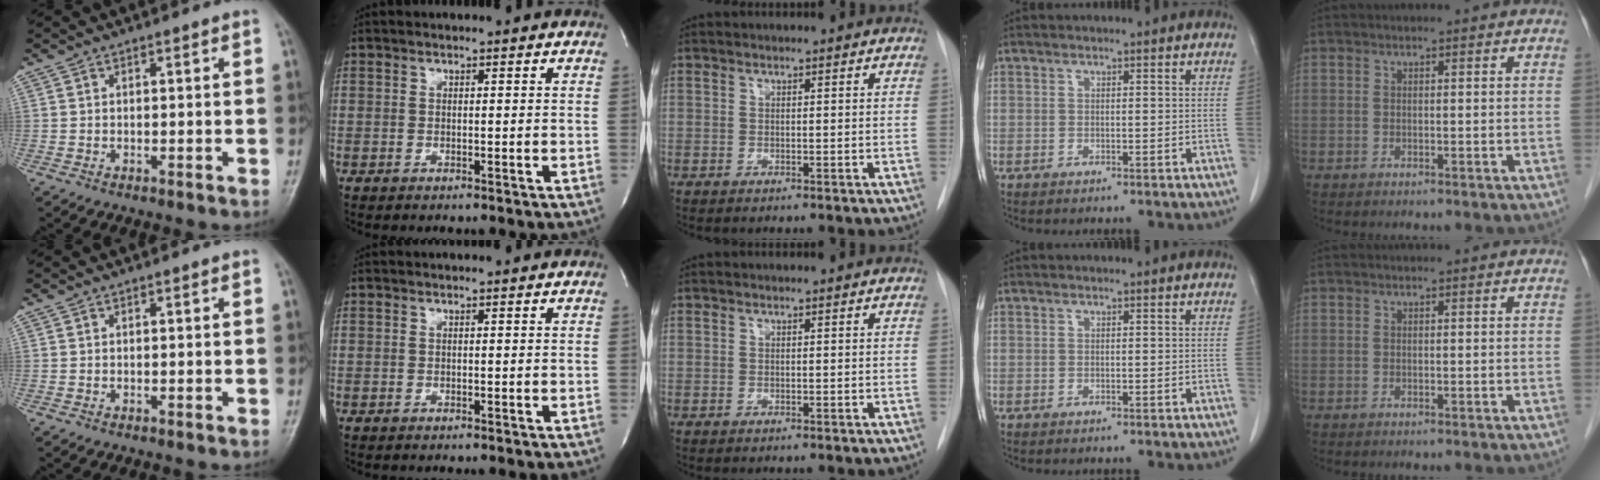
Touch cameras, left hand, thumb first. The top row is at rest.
{}